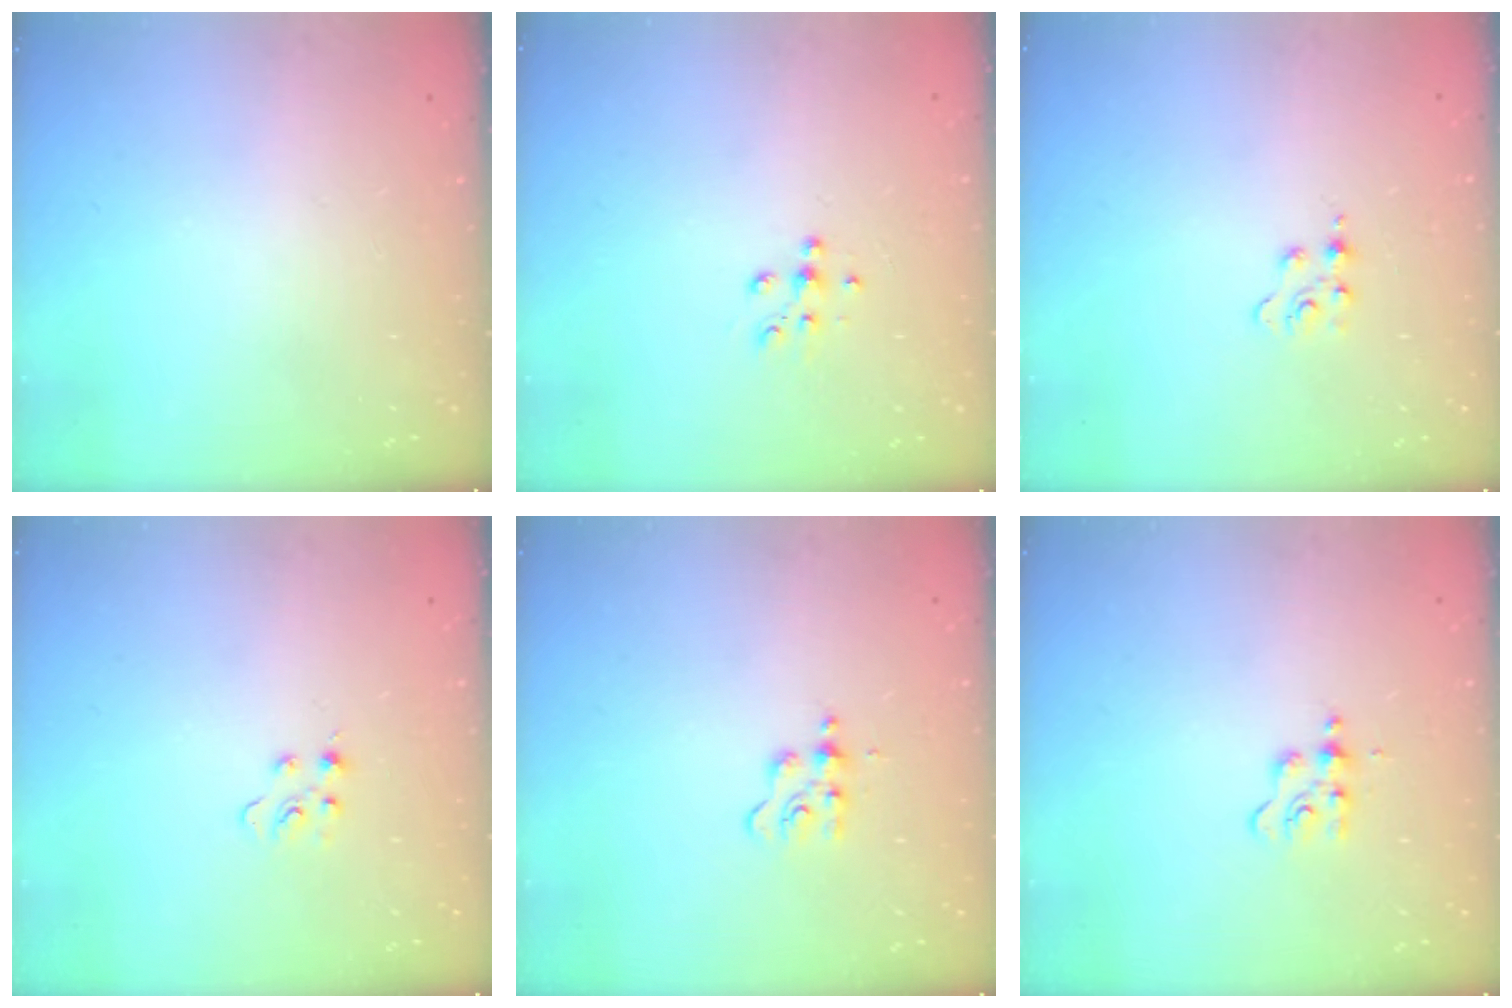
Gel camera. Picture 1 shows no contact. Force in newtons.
{"total": 5.2, "press": 5.1, "slide": 1.0}
{"total": 2.4, "press": 2.4, "slide": 0.3}
{"total": 3.4, "press": 3.4, "slide": 0.4}
{"total": 4.4, "press": 4.3, "slide": 0.9}
{"total": 4.4, "press": 4.3, "slide": 0.9}